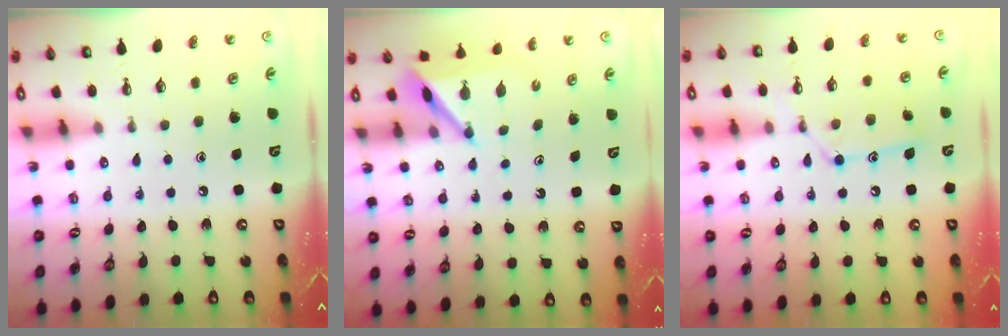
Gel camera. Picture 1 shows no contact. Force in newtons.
{"total": 5.7, "press": 5.7, "slide": 0.3}
{"total": 12.9, "press": 12.9, "slide": 1.0}